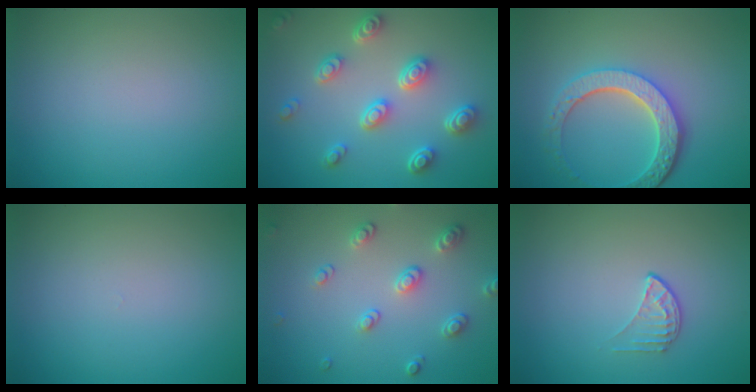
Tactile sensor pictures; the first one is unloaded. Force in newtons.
{"total": 4.9, "press": 3.7, "slide": 3.2}
{"total": 5.4, "press": 4.3, "slide": 3.4}
{"total": 0.0}
{"total": 2.5, "press": 2.5, "slide": 0.4}
{"total": 1.4, "press": 0.9, "slide": 1.1}